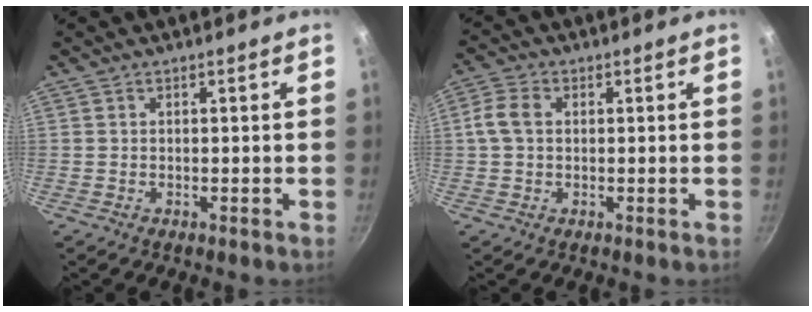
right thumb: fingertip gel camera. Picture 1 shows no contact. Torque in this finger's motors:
{"motor_torque": [-0.41, 0.43, 0.27, -0.16, 0.02]}